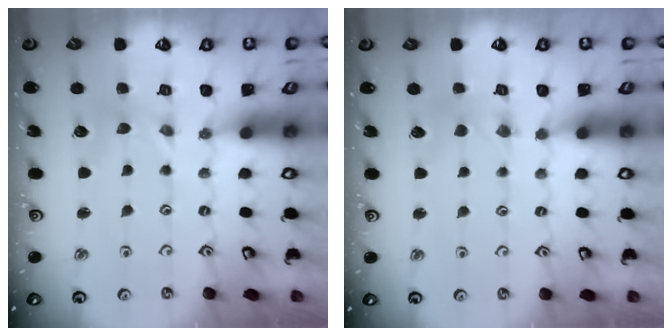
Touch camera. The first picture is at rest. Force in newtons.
{"total": 0.6, "press": 0.6, "slide": 0.2}